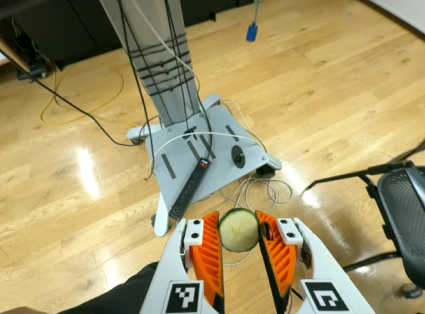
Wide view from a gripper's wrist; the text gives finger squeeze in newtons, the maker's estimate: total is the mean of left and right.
{"total": 9.7, "left": 9.9, "right": 9.4}